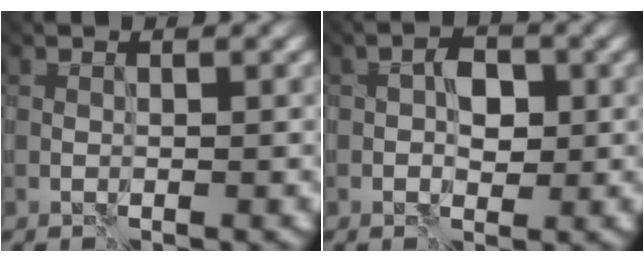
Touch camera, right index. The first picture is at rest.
{"total": 2.2, "force": [-0.1, 1.4, 1.7], "torque": [-0.024, 0.004, -0.005]}